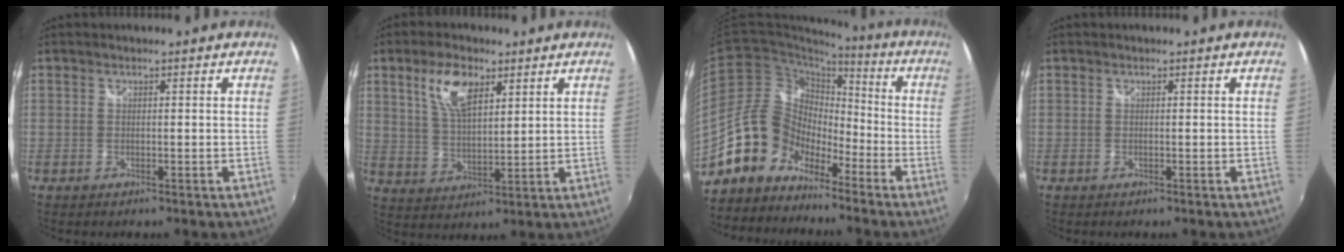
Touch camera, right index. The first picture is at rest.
{"total": 8.8, "force": [4.6, 3.9, 6.4], "torque": [-0.122, 0.010, 0.092]}
{"total": 12.2, "force": [-9.3, 7.2, 3.3], "torque": [-0.064, 0.033, -0.183]}
{"total": 0.0}